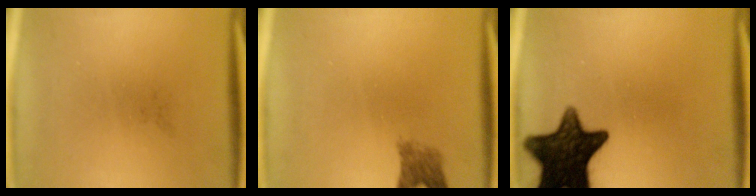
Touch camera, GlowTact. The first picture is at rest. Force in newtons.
{"total": 2.7}
{"total": 15.0}